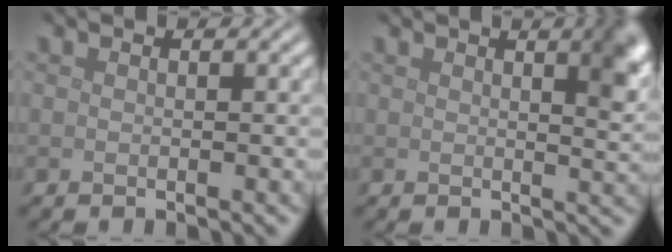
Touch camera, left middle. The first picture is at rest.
{"total": 5.1, "force": [2.3, 1.8, 4.2], "torque": [-0.031, 0.011, 0.025]}